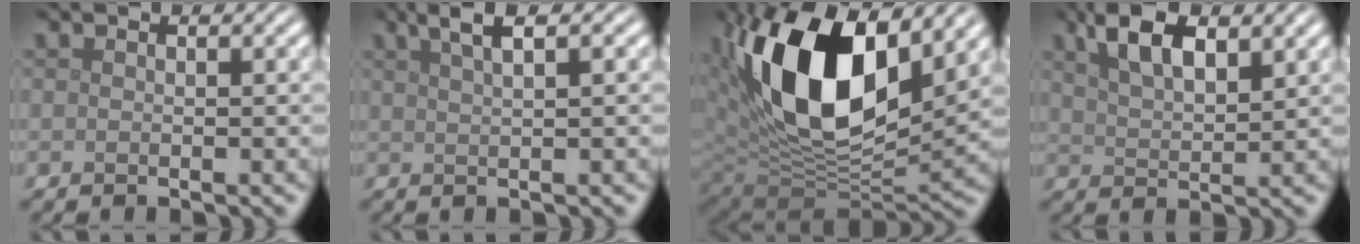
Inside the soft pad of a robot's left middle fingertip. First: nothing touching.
{"total": 3.2, "force": [2.0, 0.8, 2.4], "torque": [-0.023, 0.008, 0.023]}
{"total": 16.5, "force": [5.4, 8.8, 12.9], "torque": [-0.234, 0.002, 0.093]}
{"total": 5.1, "force": [2.9, 2.0, 3.7], "torque": [-0.072, 0.007, 0.053]}